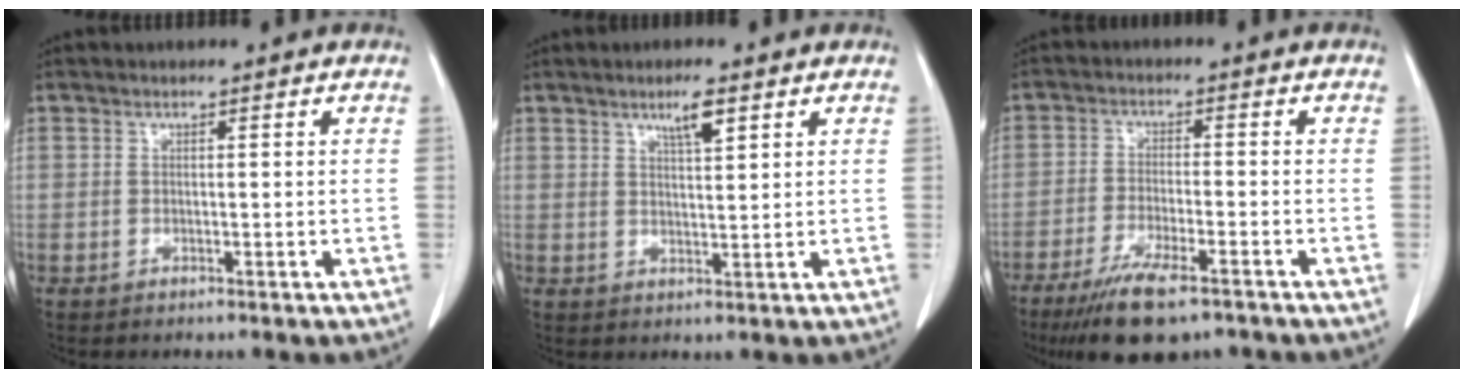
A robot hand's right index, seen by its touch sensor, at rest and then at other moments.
{"total": 3.7, "force": [2.2, 0.4, 2.9], "torque": [-0.053, 0.000, 0.039]}
{"total": 10.0, "force": [-7.0, 2.0, 6.8], "torque": [-0.118, -0.021, -0.112]}